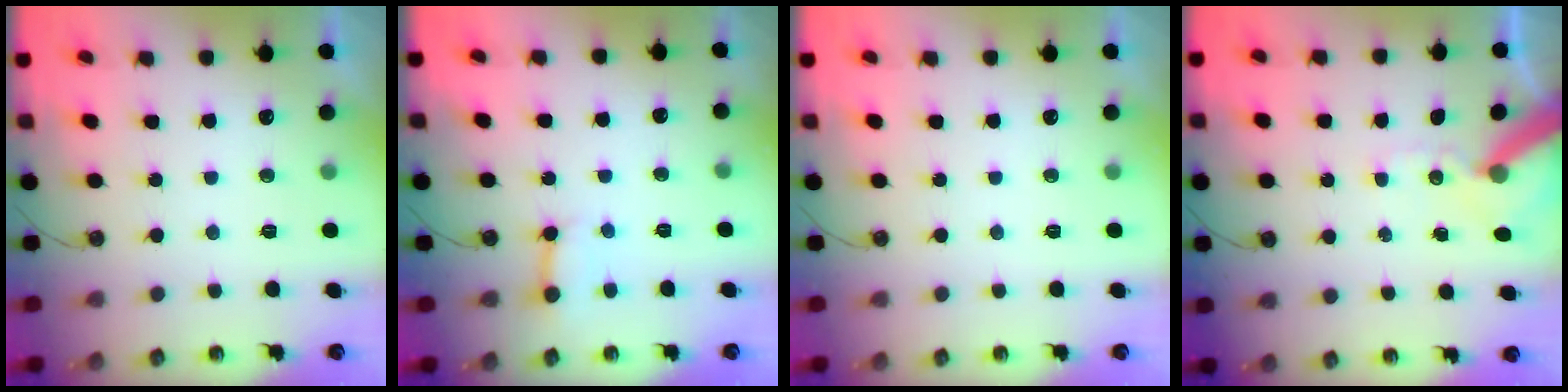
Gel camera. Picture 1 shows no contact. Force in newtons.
{"total": 3.8, "press": 3.7, "slide": 0.5}
{"total": 0.0}
{"total": 10.6, "press": 10.5, "slide": 1.6}